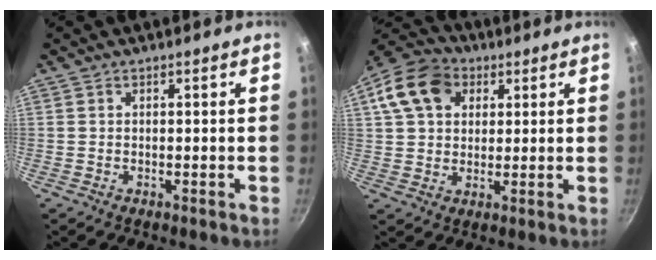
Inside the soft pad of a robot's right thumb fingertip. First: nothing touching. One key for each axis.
{"total": 12.9, "fx": 4.4, "fy": 9.7, "fz": 7.2, "tx": -0.116, "ty": 0.015, "tz": 0.062}